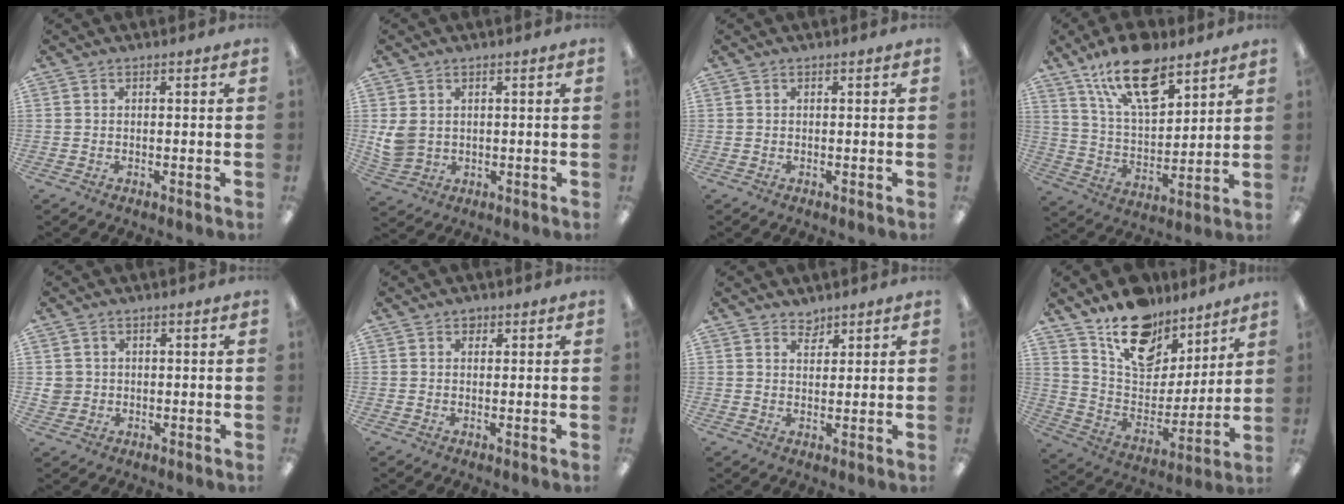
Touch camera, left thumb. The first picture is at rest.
{"total": 4.9, "force": [1.4, 4.0, 2.5], "torque": [-0.048, 0.002, 0.030]}
{"total": 0.0}
{"total": 17.8, "force": [11.5, 7.7, 11.1], "torque": [-0.196, -0.048, 0.201]}
{"total": 3.0, "force": [0.5, 2.9, 0.4], "torque": [-0.014, 0.006, 0.008]}
{"total": 1.4, "force": [0.9, 0.9, 0.4], "torque": [-0.001, -0.001, 0.015]}
{"total": 2.7, "force": [2.5, 1.1, 0.1], "torque": [0.003, -0.016, 0.047]}
{"total": 17.4, "force": [12.6, 9.9, 6.7], "torque": [-0.108, -0.086, 0.230]}